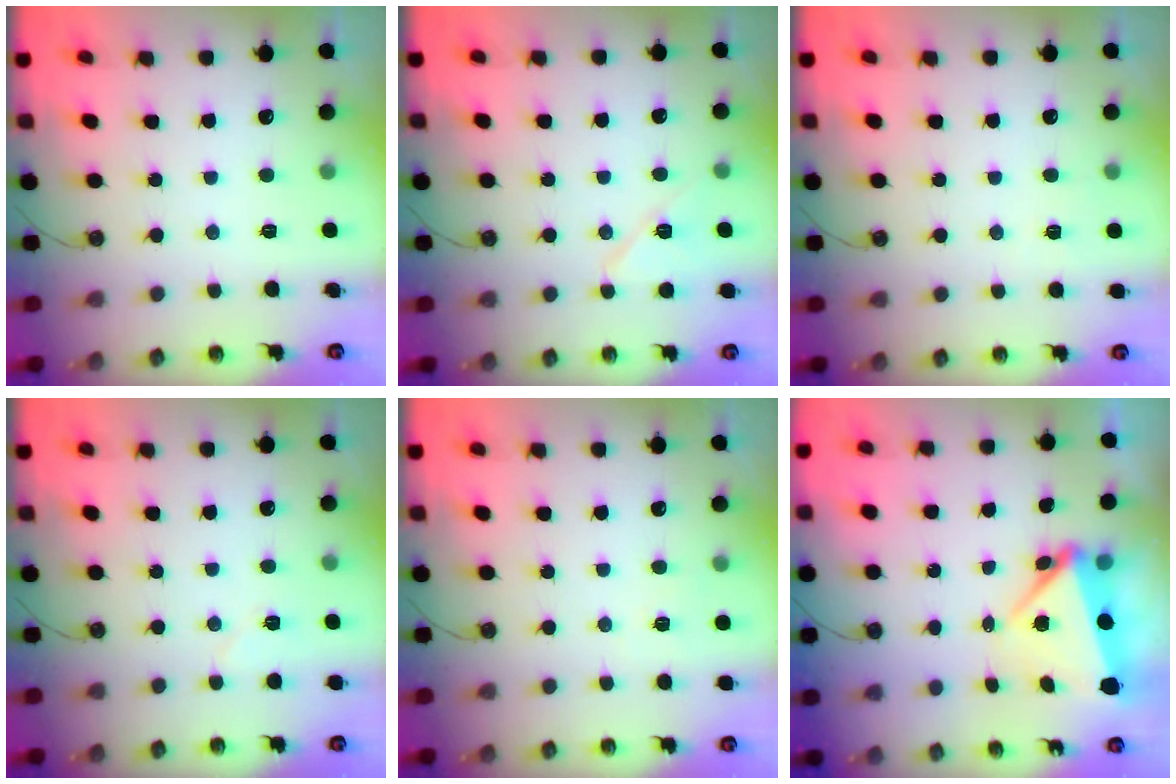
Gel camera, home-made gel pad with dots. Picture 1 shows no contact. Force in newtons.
{"total": 8.5, "press": 8.4, "slide": 1.1}
{"total": 4.2, "press": 4.1, "slide": 1.1}
{"total": 4.3, "press": 4.3, "slide": 0.4}
{"total": 4.0, "press": 4.0, "slide": 0.2}
{"total": 5.4, "press": 5.0, "slide": 1.9}